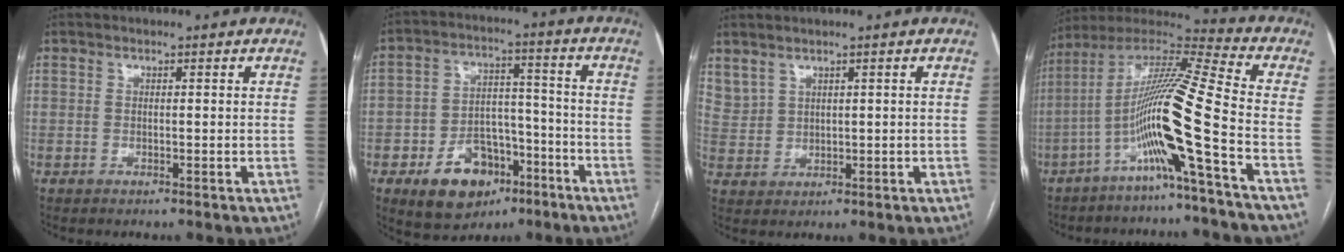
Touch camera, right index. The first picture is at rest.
{"total": 12.2, "force": [-6.3, 7.8, 6.9], "torque": [-0.110, 0.022, -0.094]}
{"total": 3.4, "force": [2.7, 1.9, 0.9], "torque": [-0.026, 0.006, 0.069]}
{"total": 15.2, "force": [-5.7, -2.1, 13.9], "torque": [-0.269, 0.005, -0.117]}